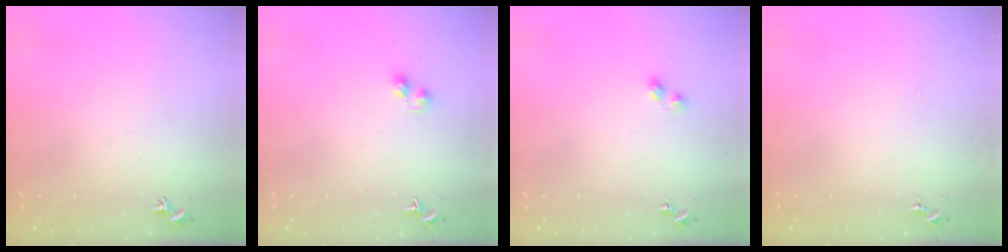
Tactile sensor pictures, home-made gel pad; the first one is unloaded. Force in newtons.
{"total": 5.0, "press": 4.9, "slide": 0.5}
{"total": 3.0, "press": 3.0, "slide": 0.4}
{"total": 0.0}